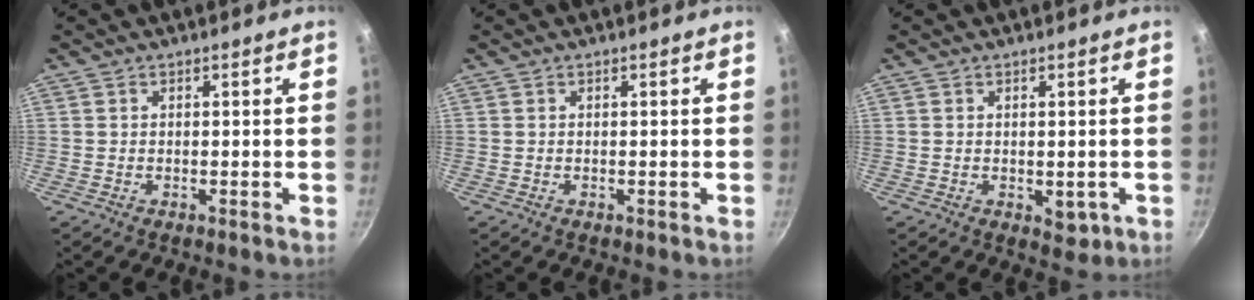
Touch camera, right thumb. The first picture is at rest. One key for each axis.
{"total": 0.0}
{"total": 3.2, "fx": -0.6, "fy": 1.9, "fz": 2.5, "tx": -0.024, "ty": -0.003, "tz": -0.004}